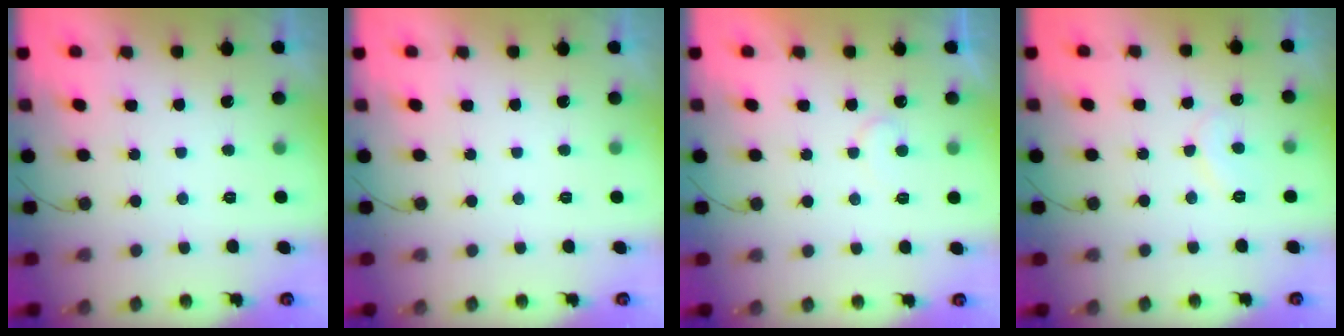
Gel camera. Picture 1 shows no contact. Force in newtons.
{"total": 0.0}
{"total": 6.2, "press": 6.1, "slide": 0.4}
{"total": 7.0, "press": 7.0, "slide": 0.5}